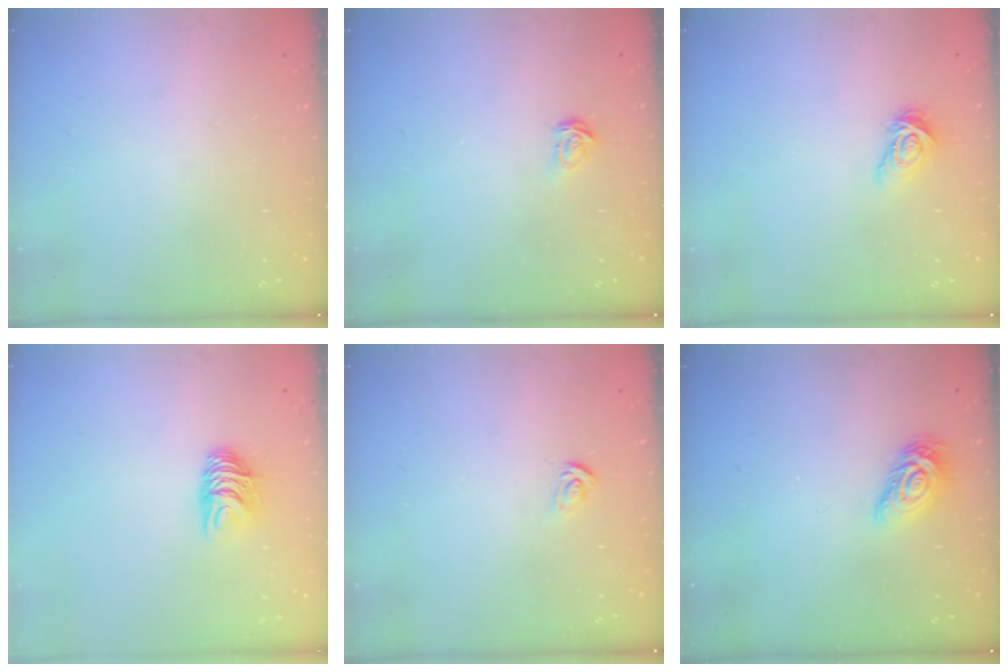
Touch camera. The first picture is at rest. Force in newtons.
{"total": 1.6, "press": 1.6, "slide": 0.2}
{"total": 5.4, "press": 5.4, "slide": 0.6}
{"total": 7.1, "press": 7.1, "slide": 0.5}
{"total": 2.6, "press": 2.6, "slide": 0.2}
{"total": 9.0, "press": 9.0, "slide": 0.5}